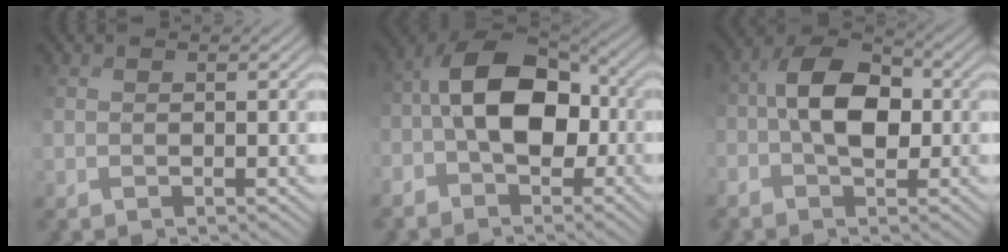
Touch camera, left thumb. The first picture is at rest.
{"total": 10.3, "force": [-1.1, 5.6, 8.6], "torque": [-0.172, 0.014, -0.031]}
{"total": 7.7, "force": [-0.1, 4.1, 6.5], "torque": [-0.123, 0.022, -0.007]}